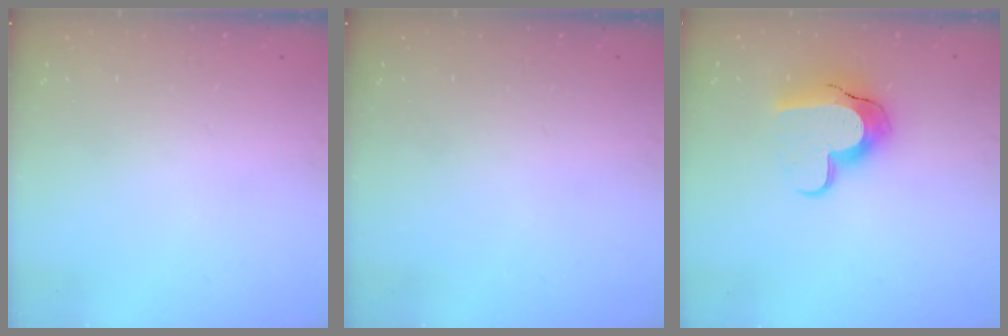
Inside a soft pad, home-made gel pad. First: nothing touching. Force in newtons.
{"total": 0.0}
{"total": 12.9, "press": 12.9, "slide": 0.9}